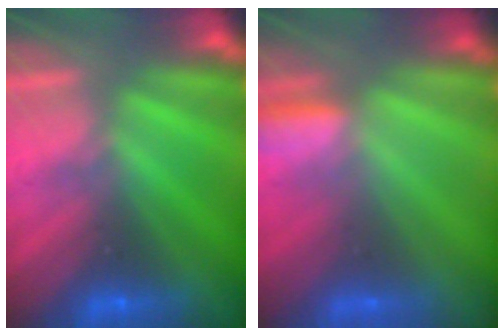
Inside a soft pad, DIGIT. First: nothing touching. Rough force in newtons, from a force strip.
{"total": 2.9}